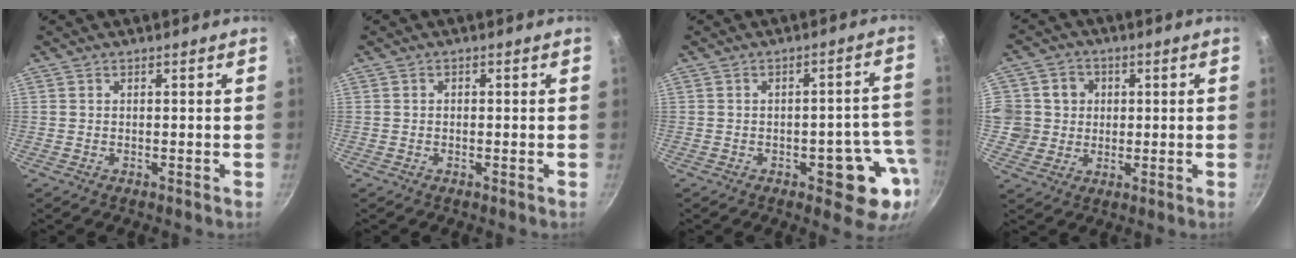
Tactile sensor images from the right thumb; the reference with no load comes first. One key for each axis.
{"total": 0.6, "fx": -0.1, "fy": 0.6, "fz": 0.3, "tx": -0.005, "ty": 0.004, "tz": -0.003}
{"total": 10.6, "fx": -4.0, "fy": 4.8, "fz": 8.6, "tx": -0.049, "ty": 0.030, "tz": -0.046}
{"total": 8.0, "fx": 0.9, "fy": 7.8, "fz": 1.8, "tx": 0.011, "ty": 0.007, "tz": 0.011}